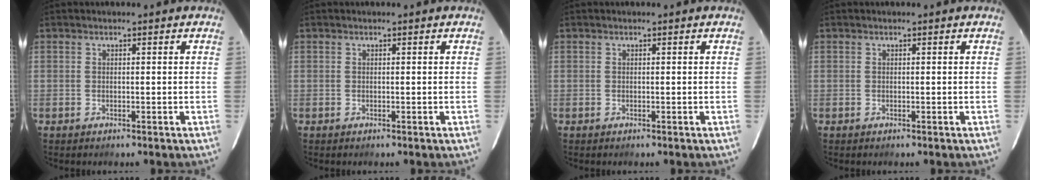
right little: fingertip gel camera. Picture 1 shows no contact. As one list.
[{"total": 0.0}, {"total": 0.0}, {"total": 0.0}]